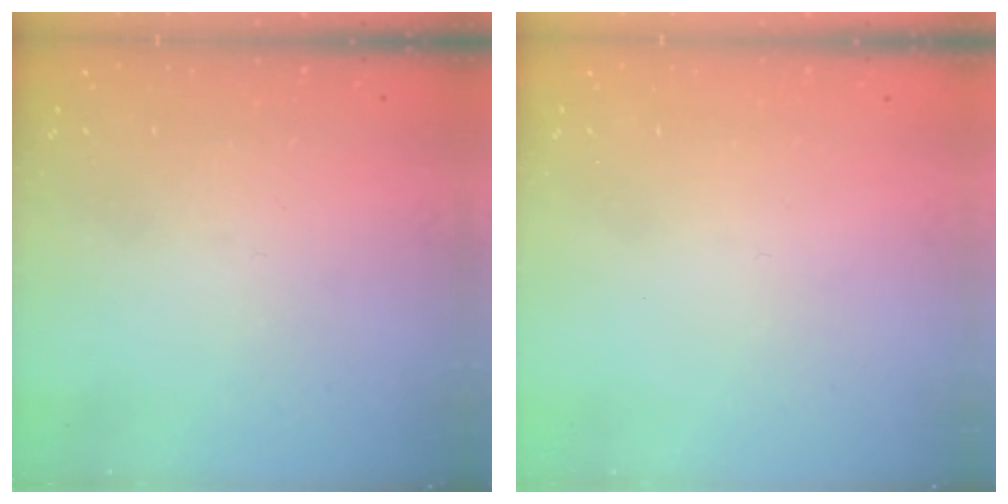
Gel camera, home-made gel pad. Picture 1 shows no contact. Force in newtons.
{"total": 1.6, "press": 1.6, "slide": 0.1}